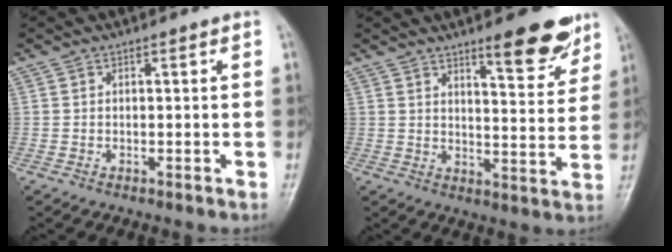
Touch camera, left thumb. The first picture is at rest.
{"total": 10.5, "force": [7.3, 2.7, 7.2], "torque": [-0.072, -0.049, 0.103]}